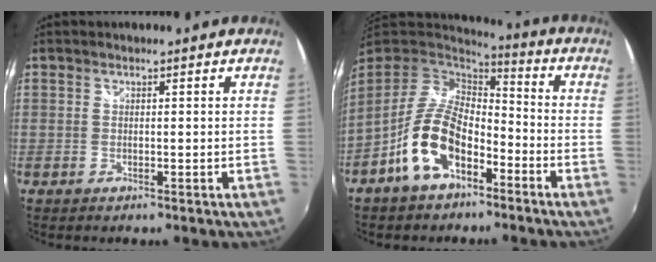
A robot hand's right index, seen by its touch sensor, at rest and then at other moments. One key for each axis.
{"total": 13.2, "fx": -6.6, "fy": 6.9, "fz": 9.1, "tx": -0.192, "ty": 0.004, "tz": -0.119}